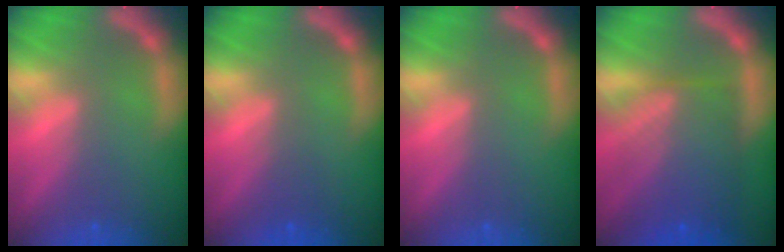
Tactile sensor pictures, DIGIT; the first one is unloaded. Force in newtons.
{"total": 1.5}
{"total": 0.0}
{"total": 9.0}